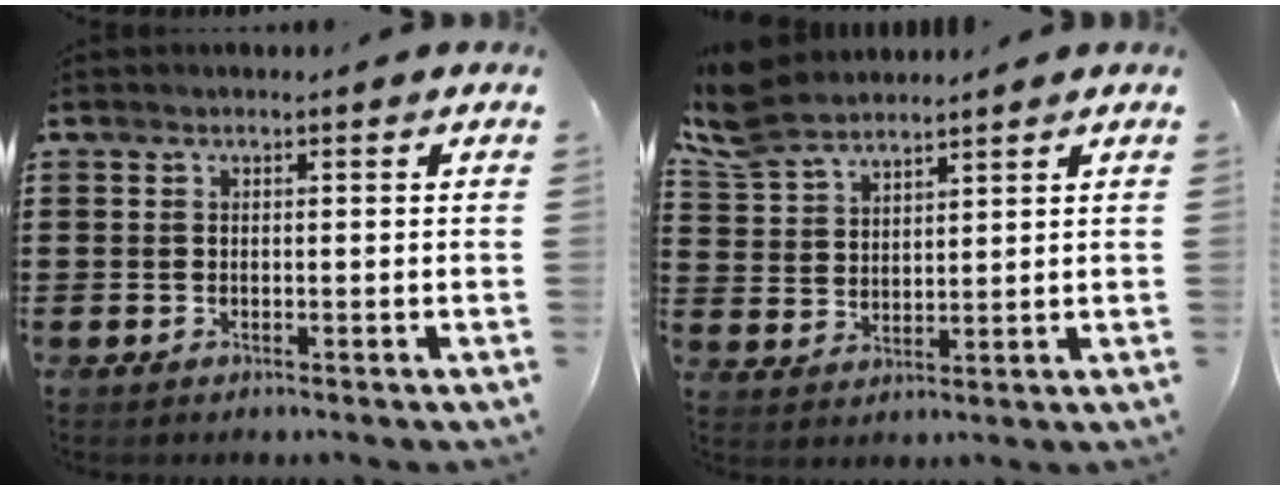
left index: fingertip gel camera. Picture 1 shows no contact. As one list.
[{"total": 6.6, "force": [5.8, 2.0, 2.3], "torque": [-0.068, -0.011, 0.108]}]